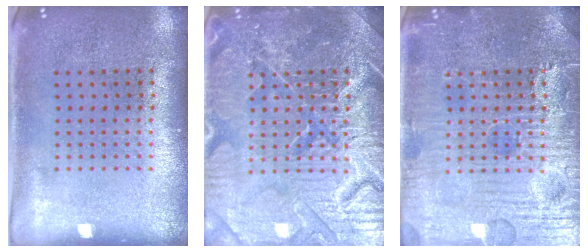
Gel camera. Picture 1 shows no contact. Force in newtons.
{"total": 6.8, "press": 6.8, "slide": 0.8}
{"total": 4.8, "press": 4.7, "slide": 0.5}